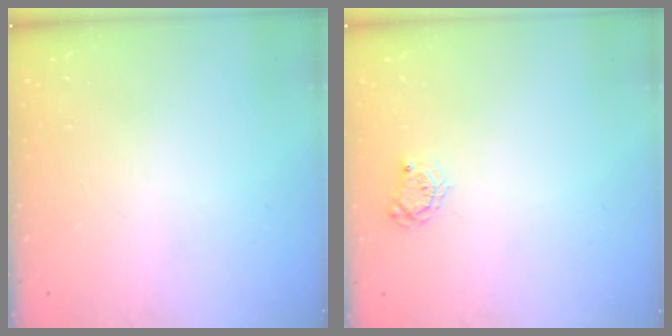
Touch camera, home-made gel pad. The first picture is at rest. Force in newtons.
{"total": 5.0, "press": 4.9, "slide": 0.5}